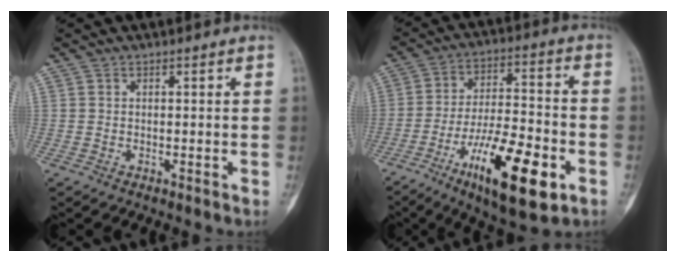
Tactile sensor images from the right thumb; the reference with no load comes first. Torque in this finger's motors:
{"motor_torque": [0.36, 0.63, 0.74, 0.11, 0.17]}